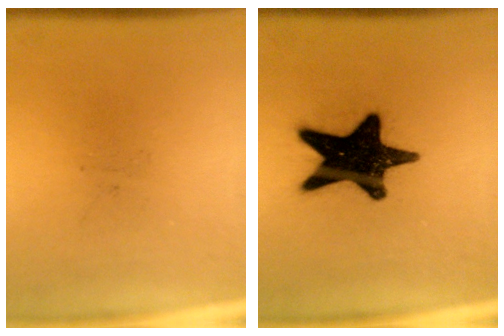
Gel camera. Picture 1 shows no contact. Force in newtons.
{"total": 19.1}